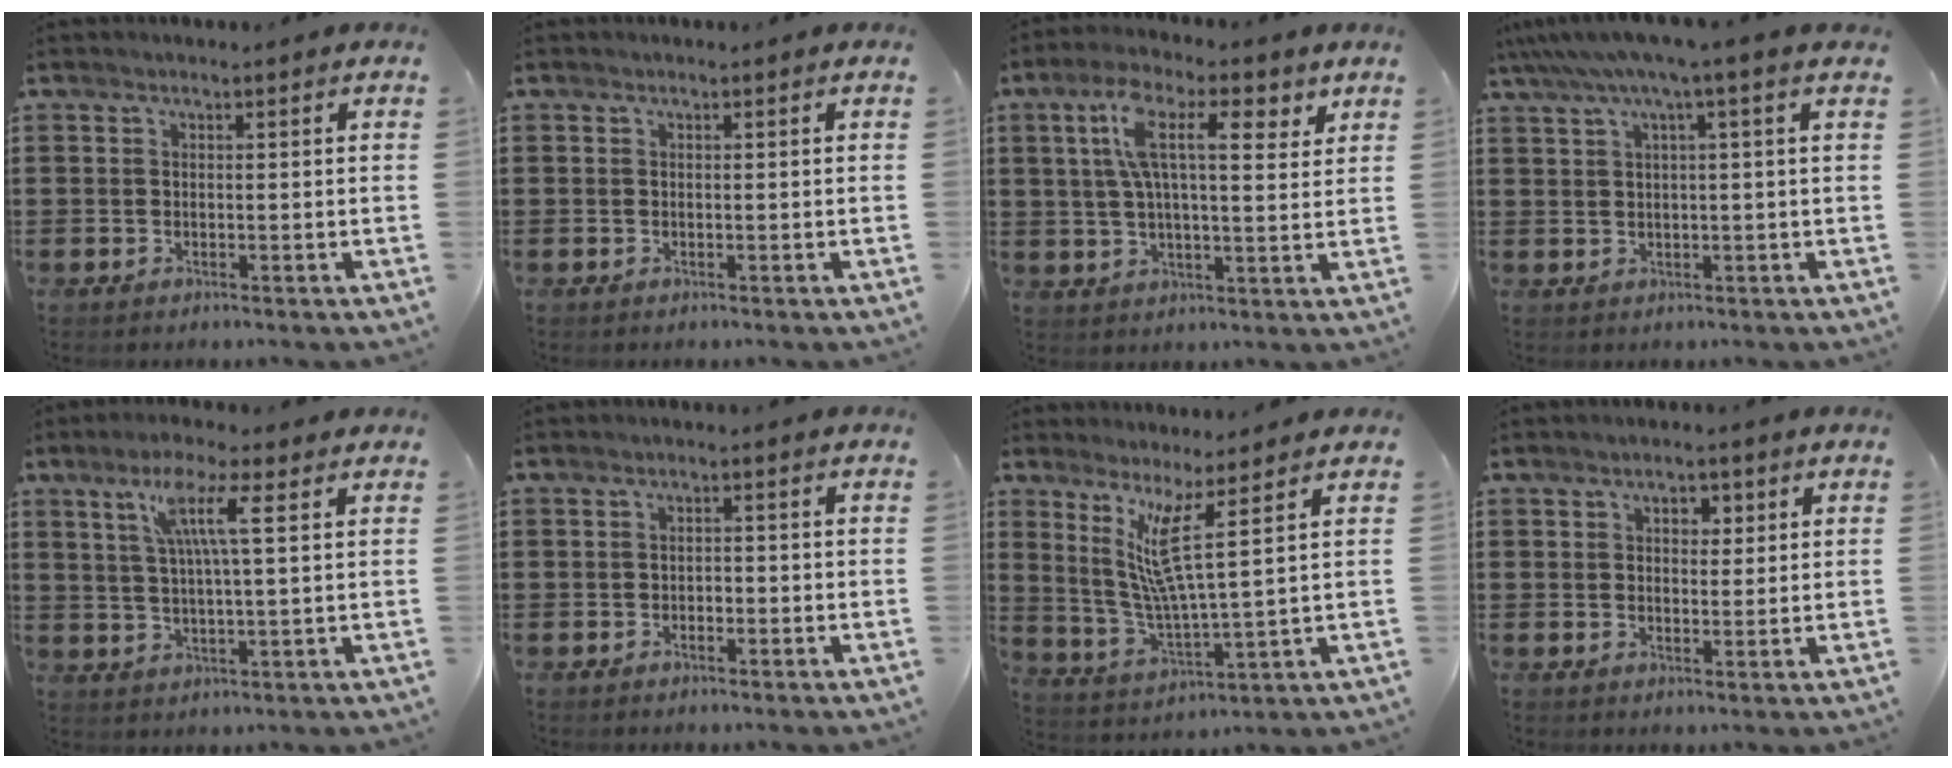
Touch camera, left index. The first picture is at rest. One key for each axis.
{"total": 0.0}
{"total": 10.4, "fx": 4.4, "fy": 3.6, "fz": 8.7, "tx": -0.165, "ty": 0.010, "tz": 0.070}
{"total": 4.2, "fx": 1.9, "fy": -0.5, "fz": 3.7, "tx": -0.077, "ty": -0.004, "tz": 0.029}
{"total": 7.4, "fx": 3.4, "fy": 0.8, "fz": 6.6, "tx": -0.131, "ty": 0.003, "tz": 0.052}
{"total": 1.1, "fx": -0.8, "fy": 0.5, "fz": 0.4, "tx": -0.013, "ty": -0.001, "tz": -0.018}
{"total": 9.0, "fx": 5.2, "fy": 0.1, "fz": 7.3, "tx": -0.157, "ty": -0.021, "tz": 0.090}
{"total": 2.6, "fx": 1.1, "fy": 1.6, "fz": 1.7, "tx": -0.023, "ty": 0.003, "tz": 0.014}